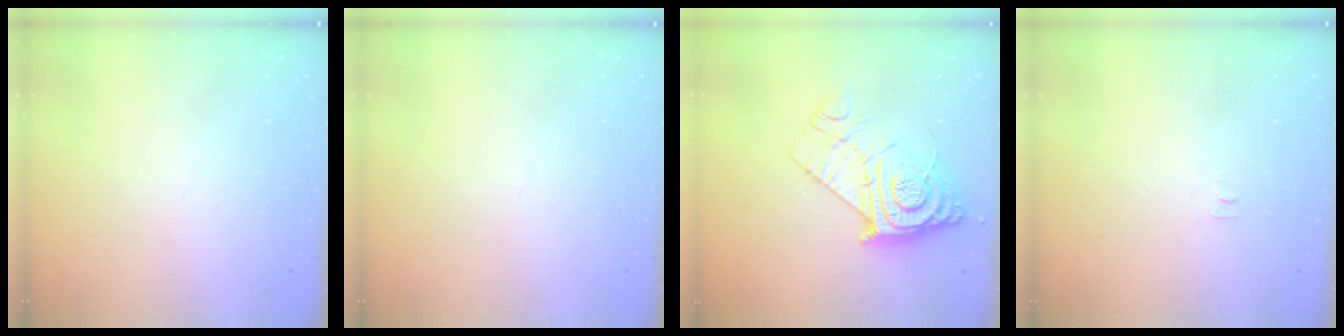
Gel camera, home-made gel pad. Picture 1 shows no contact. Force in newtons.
{"total": 0.0}
{"total": 14.9, "press": 14.8, "slide": 1.0}
{"total": 4.6, "press": 4.5, "slide": 0.6}